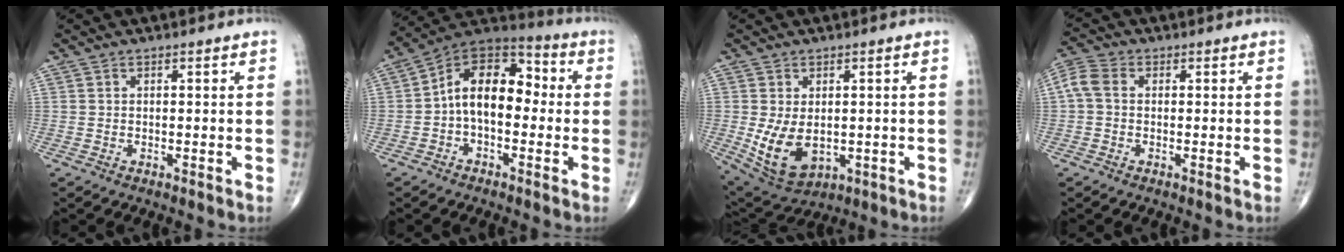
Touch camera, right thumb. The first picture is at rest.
{"total": 13.4, "force": [-0.7, 8.2, 10.5], "torque": [-0.140, 0.044, -0.027]}
{"total": 9.9, "force": [-1.0, 6.3, 7.5], "torque": [-0.130, -0.013, 0.004]}
{"total": 4.7, "force": [0.3, 3.4, 3.2], "torque": [-0.076, 0.016, -0.004]}